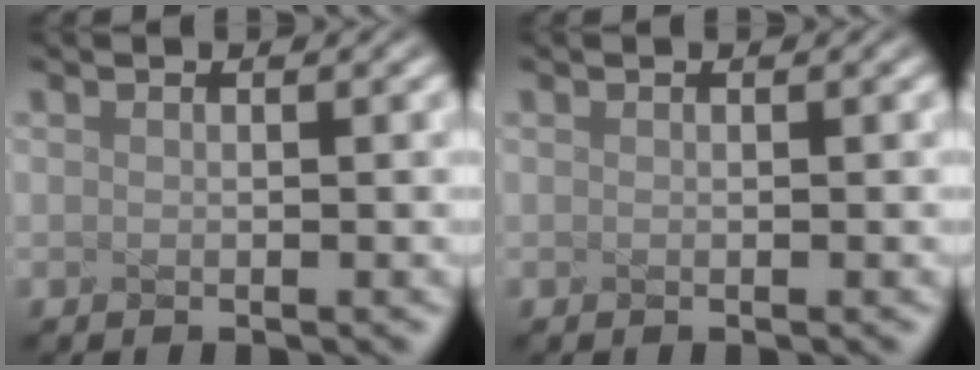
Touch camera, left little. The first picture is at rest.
{"total": 0.0}